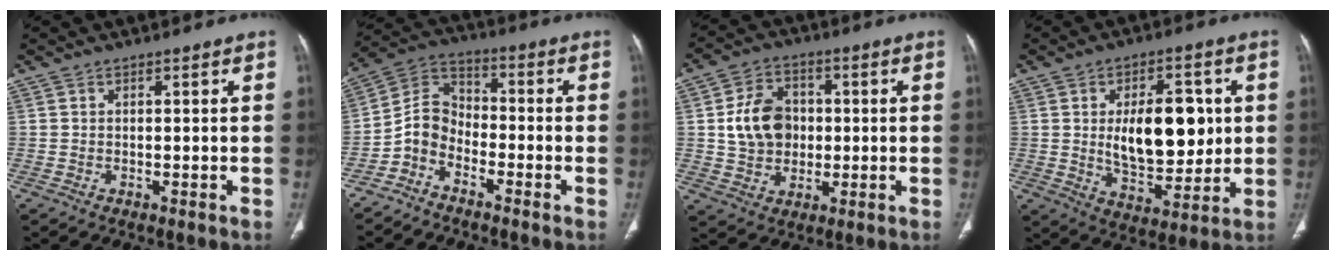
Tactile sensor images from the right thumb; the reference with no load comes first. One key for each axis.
{"total": 7.0, "fx": -4.1, "fy": 4.6, "fz": 3.4, "tx": -0.058, "ty": 0.055, "tz": -0.095}
{"total": 10.9, "fx": 0.6, "fy": 8.7, "fz": 6.5, "tx": -0.088, "ty": 0.009, "tz": 0.013}
{"total": 16.2, "fx": 1.8, "fy": 8.7, "fz": 13.5, "tx": -0.166, "ty": -0.012, "tz": 0.037}